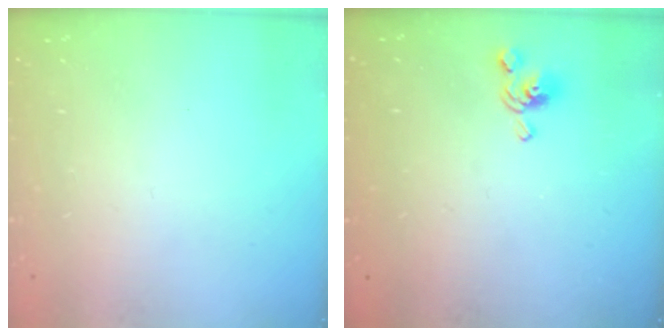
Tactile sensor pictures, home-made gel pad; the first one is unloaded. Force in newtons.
{"total": 4.1, "press": 4.0, "slide": 0.6}